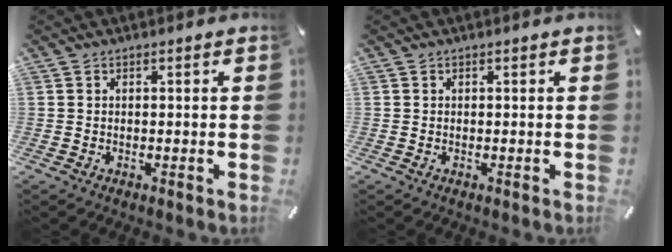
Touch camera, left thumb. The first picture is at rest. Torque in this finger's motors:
{"motor_torque": [-0.03, 0.14, 0.00, -0.06, 0.02]}